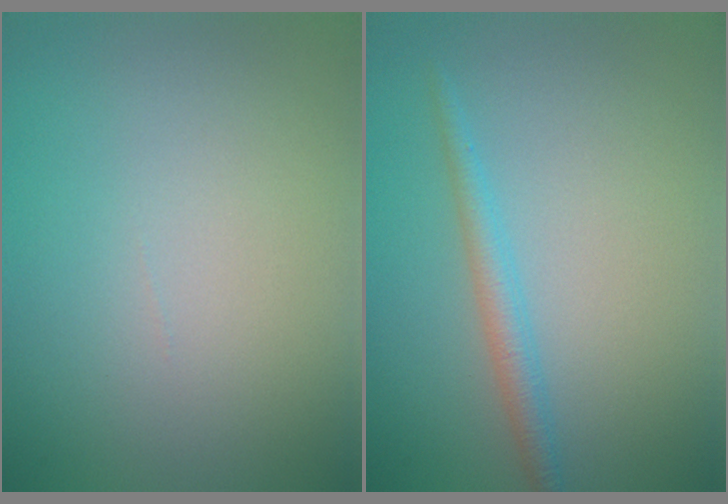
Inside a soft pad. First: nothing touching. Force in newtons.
{"total": 2.0, "press": 2.0, "slide": 0.1}